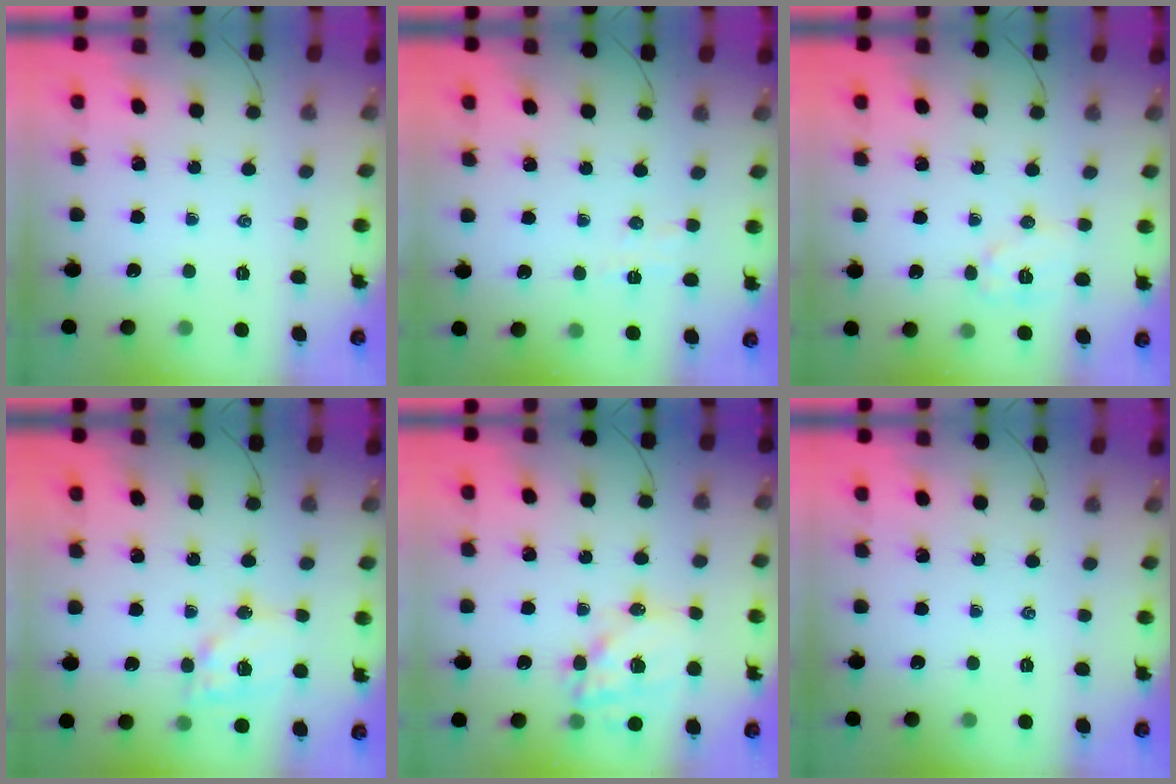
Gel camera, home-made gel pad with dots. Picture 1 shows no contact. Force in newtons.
{"total": 3.9, "press": 3.8, "slide": 1.0}
{"total": 7.7, "press": 7.7, "slide": 0.6}
{"total": 13.2, "press": 13.0, "slide": 2.3}
{"total": 16.0, "press": 15.5, "slide": 3.7}
{"total": 0.0}